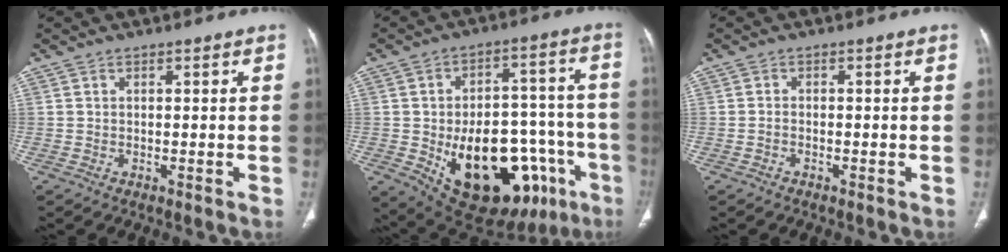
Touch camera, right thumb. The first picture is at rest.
{"total": 27.7, "force": [-9.9, 15.1, 21.0], "torque": [-0.253, 0.033, -0.117]}
{"total": 0.8, "force": [-0.5, 0.5, 0.5], "torque": [-0.004, 0.004, -0.012]}